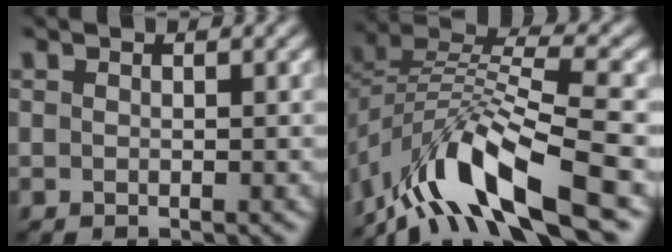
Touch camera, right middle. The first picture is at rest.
{"total": 11.1, "force": [-7.0, 3.6, 7.9], "torque": [-0.146, 0.007, -0.136]}